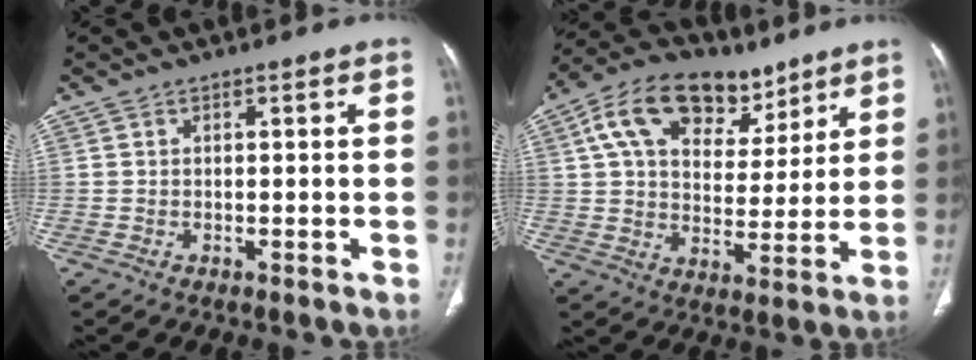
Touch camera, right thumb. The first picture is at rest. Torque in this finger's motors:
{"motor_torque": [0.26, 0.44, 0.08, 0.29, 0.34]}